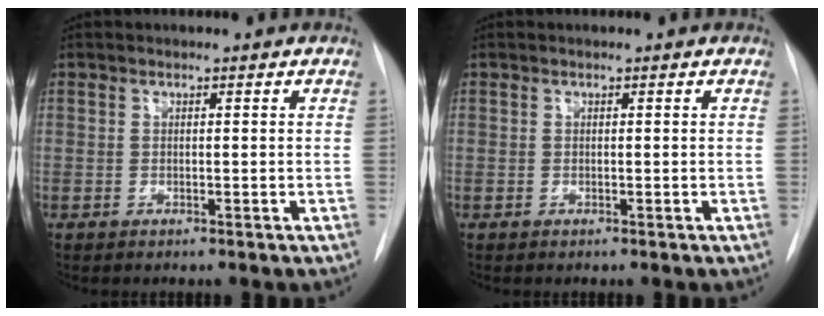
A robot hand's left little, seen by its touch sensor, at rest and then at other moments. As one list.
[{"total": 0.0}]